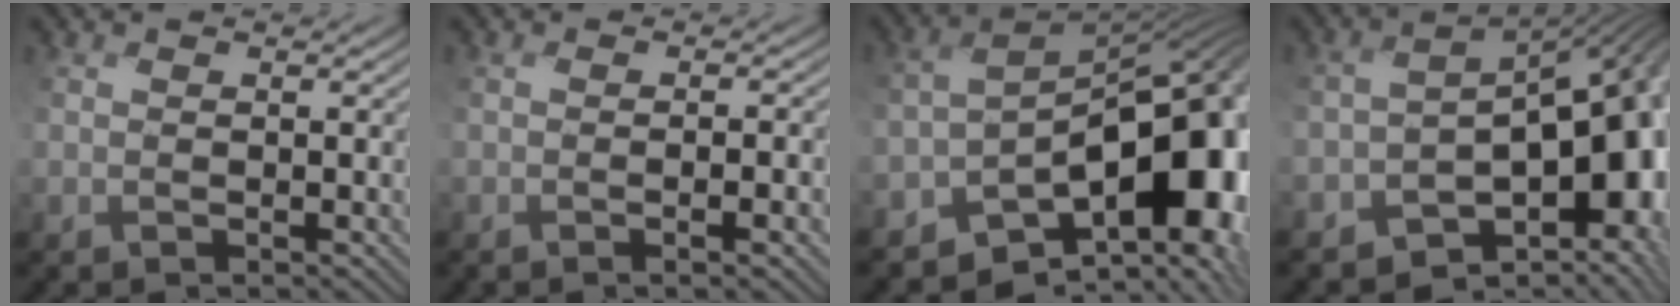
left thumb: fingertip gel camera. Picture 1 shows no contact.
{"total": 2.4, "force": [-0.5, 0.0, 2.3], "torque": [-0.038, 0.007, -0.004]}
{"total": 14.0, "force": [-6.4, 6.9, 10.3], "torque": [-0.136, -0.022, -0.107]}
{"total": 13.9, "force": [-5.1, 6.9, 11.0], "torque": [-0.148, -0.030, -0.069]}